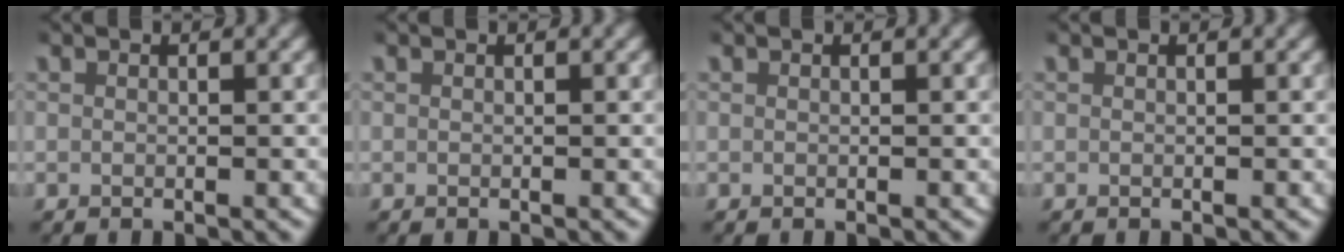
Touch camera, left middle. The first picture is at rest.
{"total": 0.0}
{"total": 0.0}
{"total": 0.0}